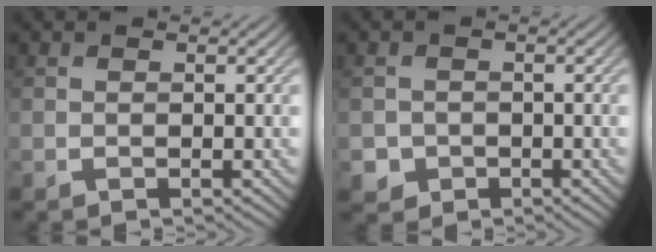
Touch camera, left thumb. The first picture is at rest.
{"total": 2.1, "force": [-0.9, 1.9, 0.3], "torque": [-0.002, -0.006, -0.018]}